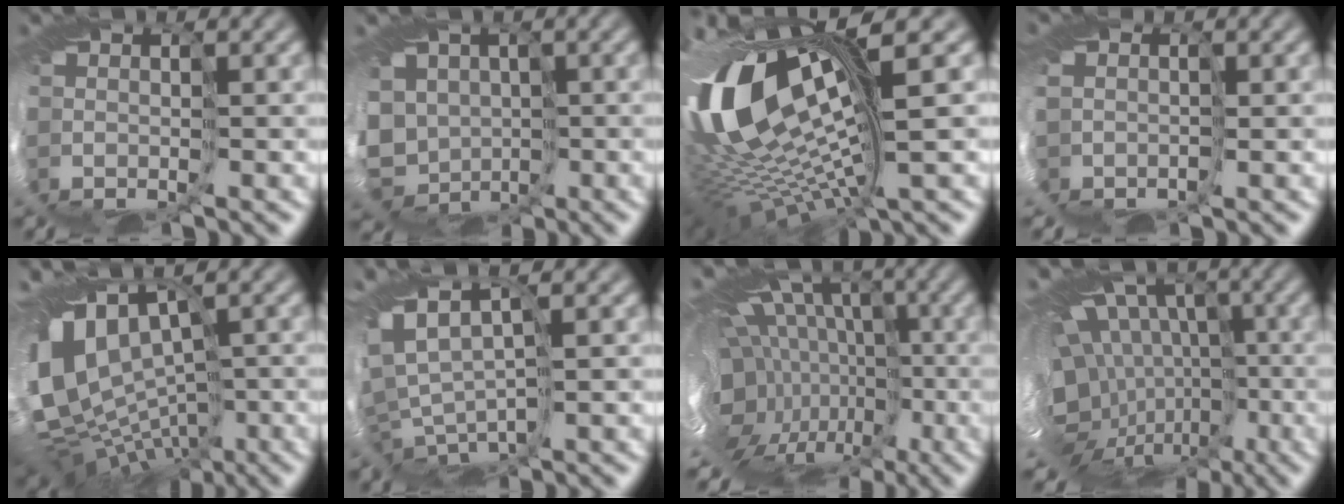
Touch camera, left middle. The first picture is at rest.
{"total": 7.4, "force": [-0.9, 7.1, 1.7], "torque": [-0.066, -0.009, -0.035]}
{"total": 14.2, "force": [3.0, 6.3, 12.4], "torque": [-0.279, -0.010, 0.078]}
{"total": 6.5, "force": [-0.8, 5.8, 2.9], "torque": [-0.066, -0.017, -0.008]}
{"total": 11.7, "force": [-1.5, 7.7, 8.7], "torque": [-0.165, 0.001, 0.022]}
{"total": 3.3, "force": [1.4, 1.4, 2.7], "torque": [-0.070, 0.004, 0.032]}
{"total": 16.7, "force": [-3.1, 12.9, 10.2], "torque": [-0.190, -0.023, -0.035]}
{"total": 15.3, "force": [0.2, 12.1, 9.4], "torque": [-0.172, -0.008, 0.004]}